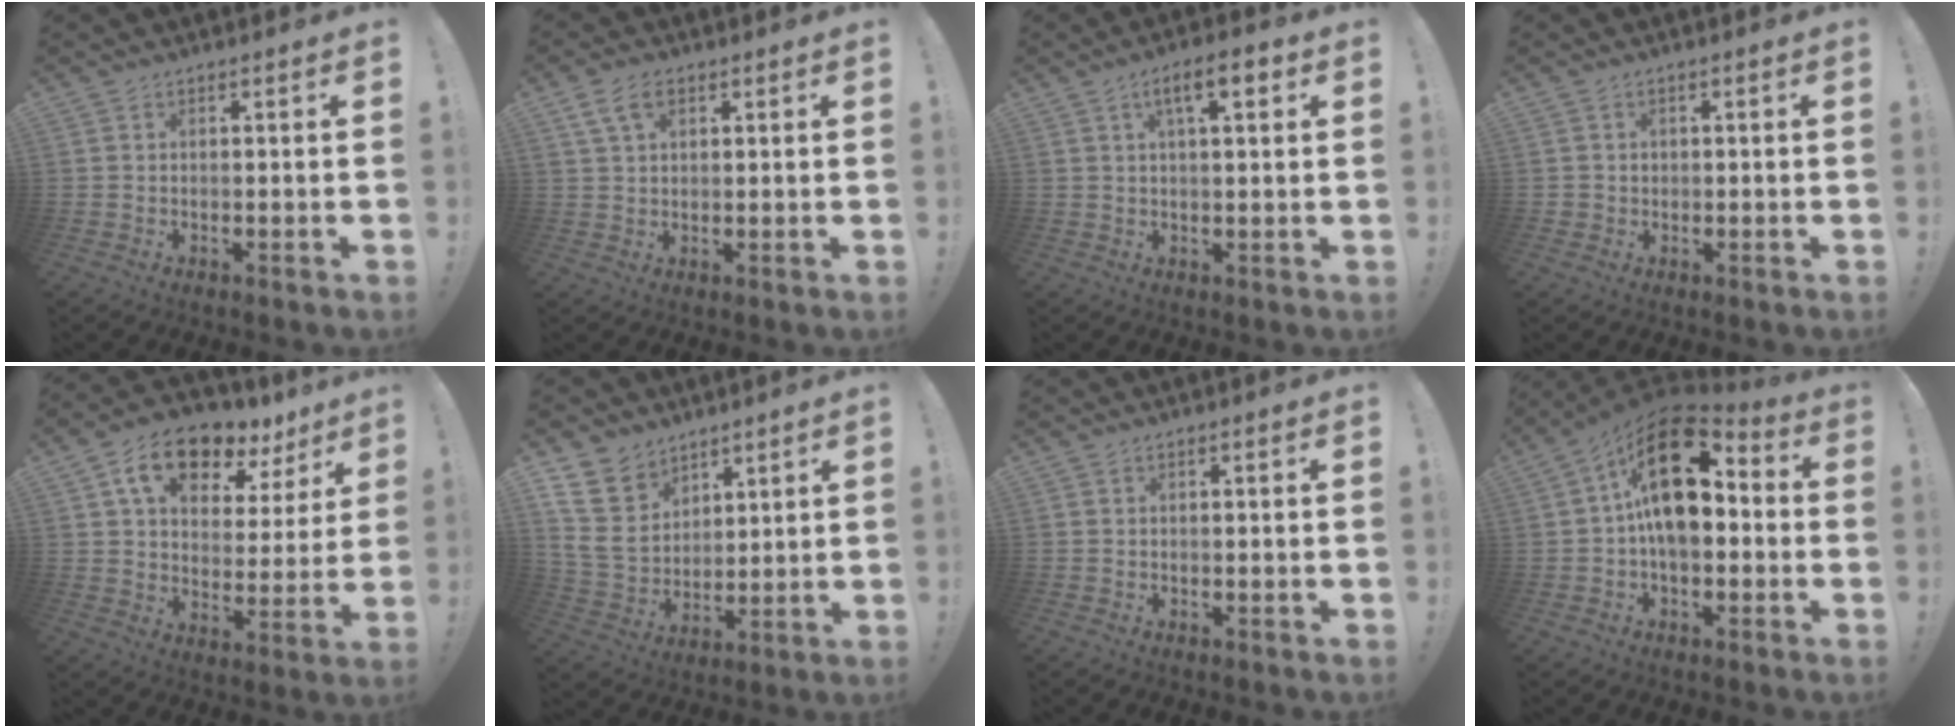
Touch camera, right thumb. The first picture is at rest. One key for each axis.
{"total": 6.8, "fx": 3.3, "fy": 4.1, "fz": 4.3, "tx": -0.074, "ty": 0.000, "tz": 0.064}
{"total": 7.3, "fx": 2.9, "fy": 2.1, "fz": 6.3, "tx": -0.087, "ty": -0.005, "tz": 0.040}
{"total": 1.8, "fx": 0.2, "fy": 1.7, "fz": 0.5, "tx": -0.001, "ty": -0.002, "tz": 0.002}
{"total": 14.4, "fx": 8.5, "fy": 8.4, "fz": 8.0, "tx": -0.135, "ty": -0.042, "tz": 0.156}
{"total": 15.1, "fx": 8.3, "fy": 11.0, "fz": 6.4, "tx": -0.126, "ty": -0.054, "tz": 0.163}
{"total": 0.0}
{"total": 20.4, "fx": 4.3, "fy": 11.7, "fz": 16.2, "tx": -0.251, "ty": -0.009, "tz": 0.081}